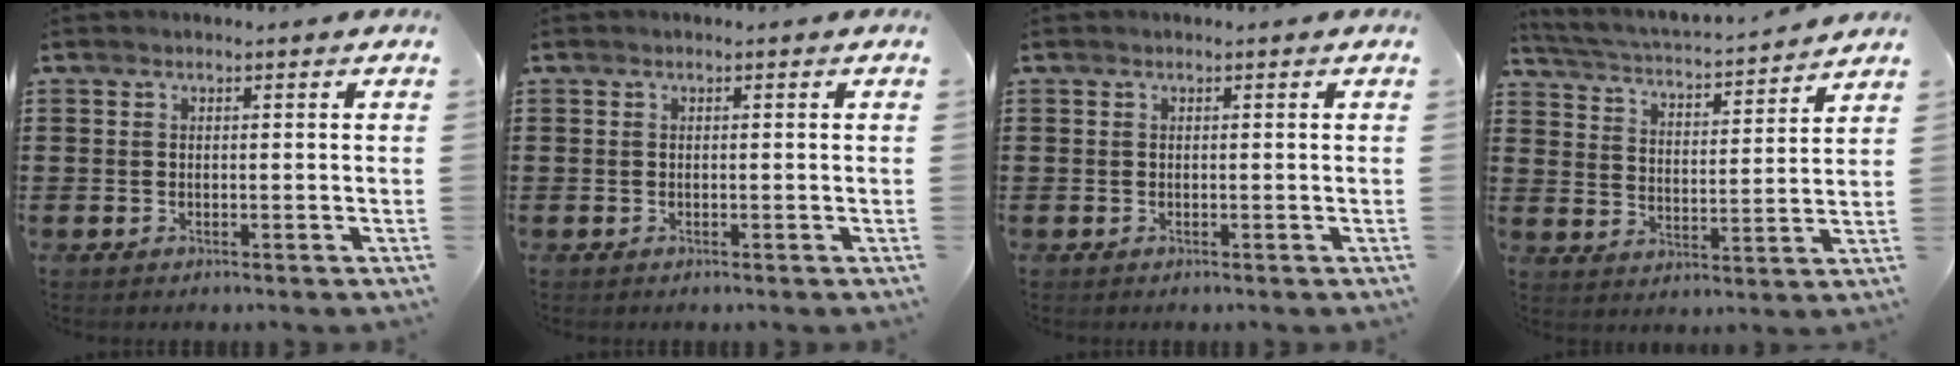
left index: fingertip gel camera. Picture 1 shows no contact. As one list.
[{"total": 0.0}, {"total": 0.0}, {"total": 3.2, "force": [3.1, -0.3, 0.9], "torque": [-0.038, -0.031, 0.044]}]